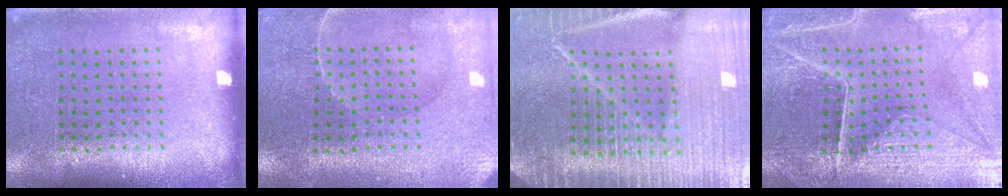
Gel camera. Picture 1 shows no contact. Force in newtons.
{"total": 0.6, "press": 0.5, "slide": 0.4}
{"total": 5.5, "press": 4.9, "slide": 2.5}
{"total": 4.0, "press": 4.0, "slide": 0.6}